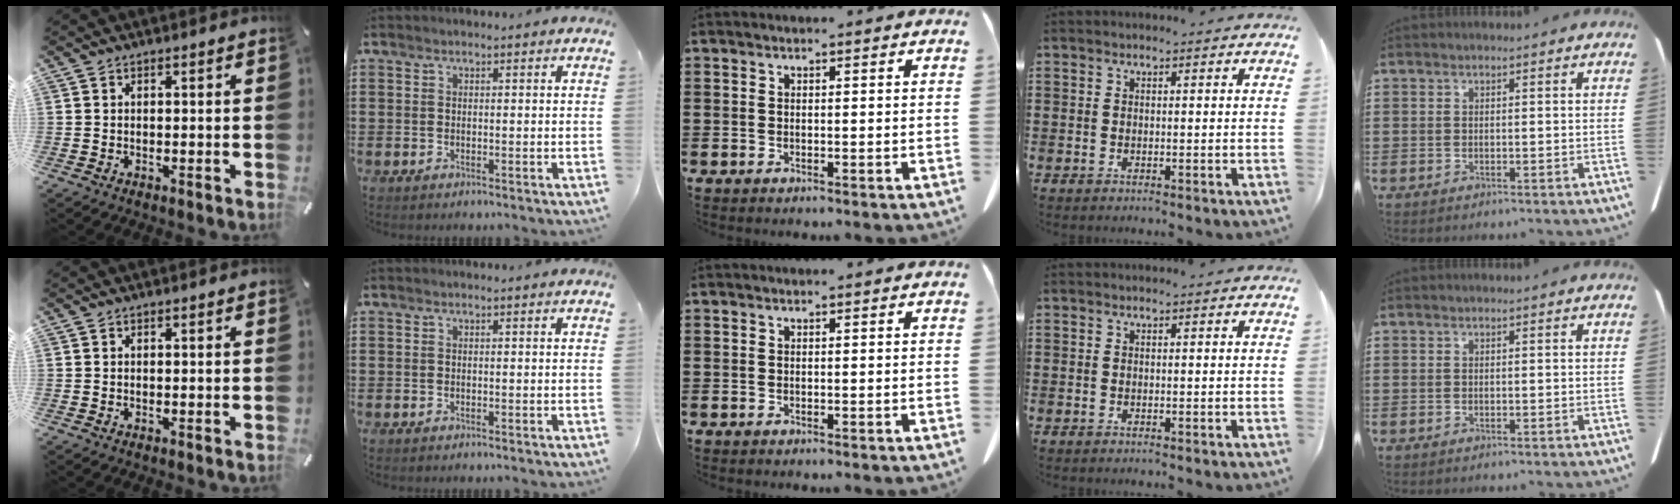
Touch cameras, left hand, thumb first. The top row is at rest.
{}